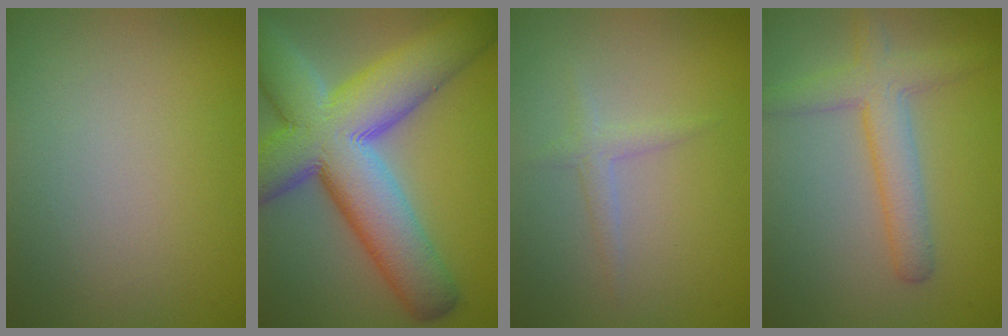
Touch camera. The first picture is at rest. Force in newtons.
{"total": 14.6, "press": 14.6, "slide": 1.1}
{"total": 1.3, "press": 1.3, "slide": 0.0}
{"total": 4.2, "press": 4.2, "slide": 0.2}